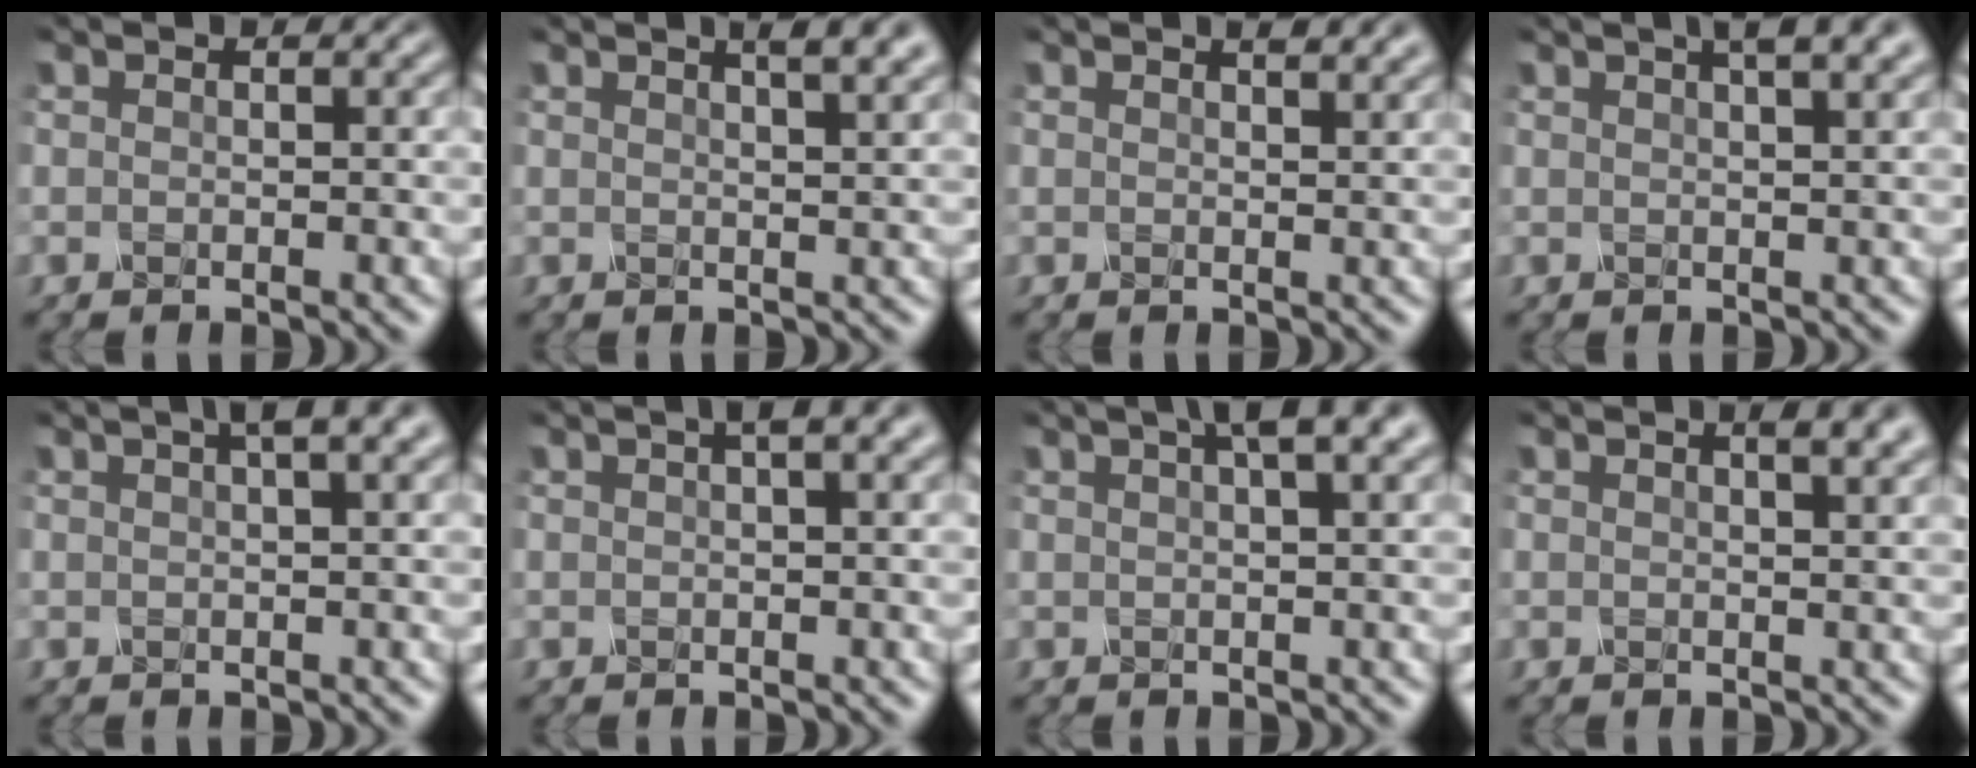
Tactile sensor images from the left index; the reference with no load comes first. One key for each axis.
{"total": 5.1, "fx": 3.1, "fy": 1.9, "fz": 3.5, "tx": -0.016, "ty": 0.029, "tz": 0.010}
{"total": 2.6, "fx": 1.9, "fy": 0.9, "fz": 1.6, "tx": -0.007, "ty": 0.010, "tz": 0.011}
{"total": 5.5, "fx": 3.2, "fy": 2.0, "fz": 3.9, "tx": -0.026, "ty": 0.029, "tz": 0.012}
{"total": 3.8, "fx": 2.2, "fy": 0.8, "fz": 3.0, "tx": -0.034, "ty": 0.011, "tz": 0.021}
{"total": 2.9, "fx": 1.5, "fy": 0.6, "fz": 2.4, "tx": -0.028, "ty": 0.005, "tz": 0.018}
{"total": 4.5, "fx": 2.7, "fy": 0.9, "fz": 3.5, "tx": -0.040, "ty": 0.016, "tz": 0.028}
{"total": 4.3, "fx": 2.4, "fy": 1.7, "fz": 3.1, "tx": -0.014, "ty": 0.021, "tz": 0.007}